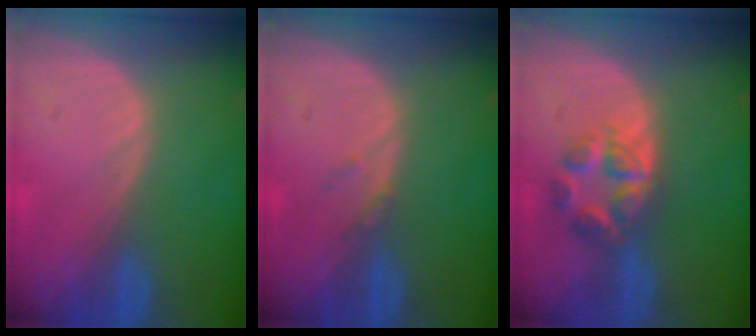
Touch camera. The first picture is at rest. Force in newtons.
{"total": 1.0, "press": 1.0, "slide": 0.2}
{"total": 5.9, "press": 5.5, "slide": 2.2}